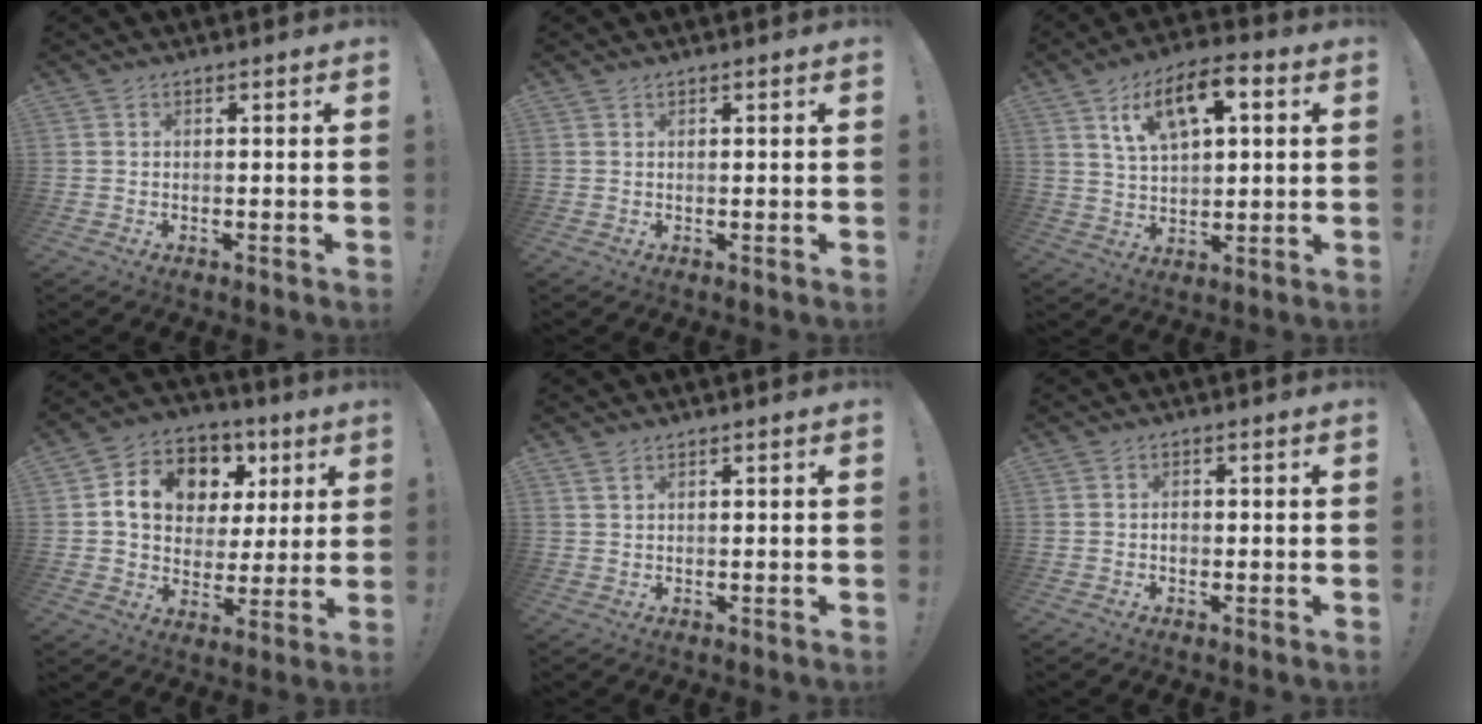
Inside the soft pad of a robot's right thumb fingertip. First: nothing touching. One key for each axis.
{"total": 0.0}
{"total": 13.1, "fx": 5.9, "fy": 6.4, "fz": 9.8, "tx": -0.154, "ty": -0.007, "tz": 0.103}
{"total": 13.6, "fx": 5.1, "fy": 10.6, "fz": 6.9, "tx": -0.100, "ty": -0.020, "tz": 0.098}
{"total": 1.8, "fx": 1.2, "fy": 0.8, "fz": 1.1, "tx": -0.023, "ty": -0.001, "tz": 0.023}
{"total": 1.4, "fx": -0.6, "fy": 1.1, "fz": 0.6, "tx": -0.010, "ty": 0.002, "tz": -0.013}